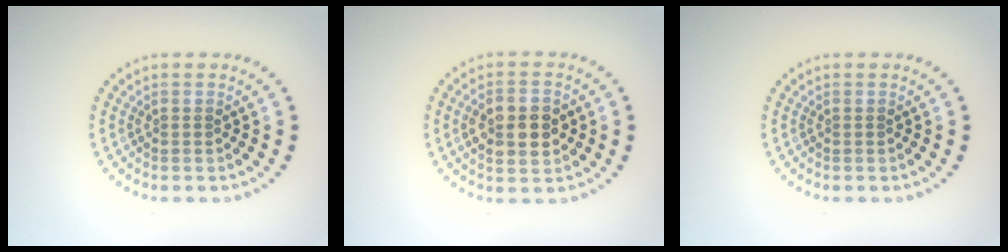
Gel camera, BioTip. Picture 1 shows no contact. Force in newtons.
{"total": 4.9, "press": 4.9, "slide": 0.1}
{"total": 0.0}